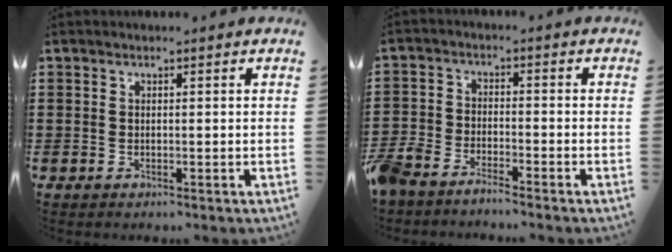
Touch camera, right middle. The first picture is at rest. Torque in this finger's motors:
{"motor_torque": [2.14, 0.00, 0.19, 0.11]}